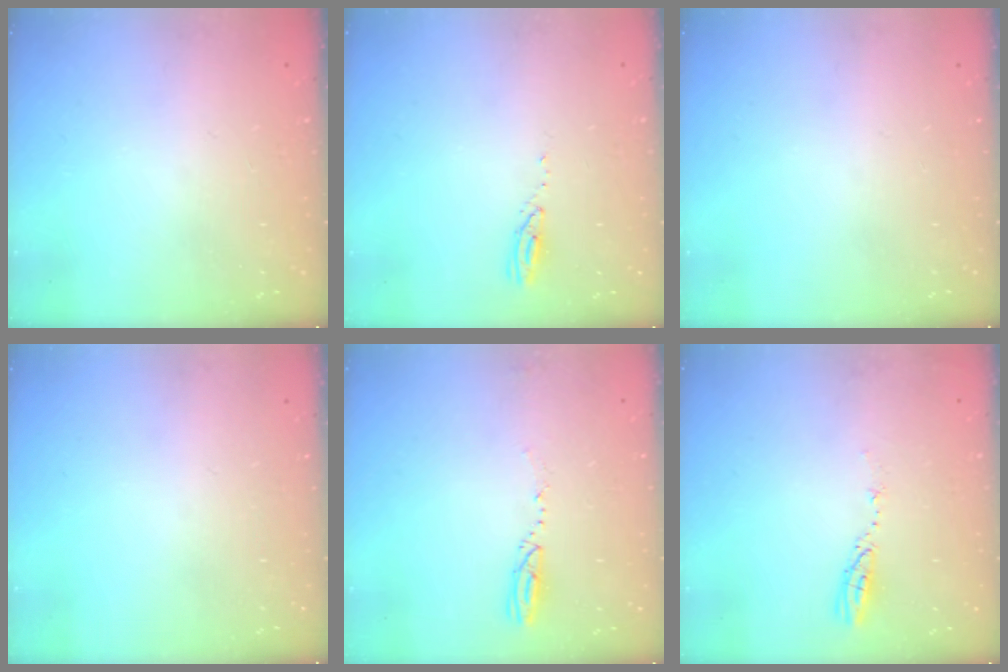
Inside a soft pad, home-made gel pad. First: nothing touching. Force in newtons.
{"total": 3.0, "press": 2.9, "slide": 0.3}
{"total": 0.0}
{"total": 0.0}
{"total": 3.3, "press": 3.1, "slide": 1.2}
{"total": 3.6, "press": 3.6, "slide": 0.3}